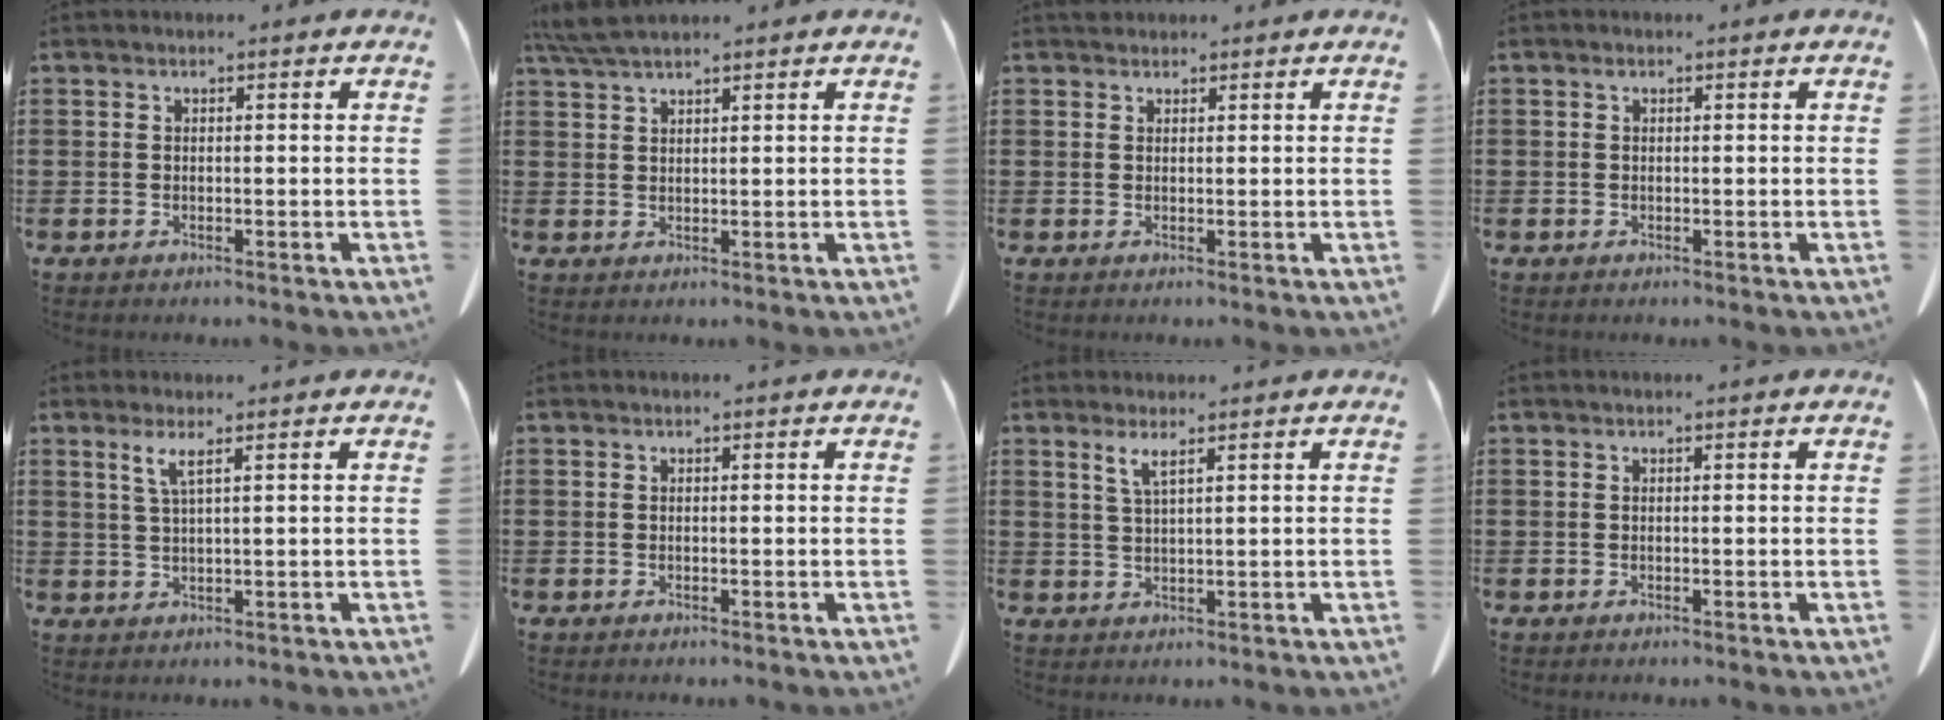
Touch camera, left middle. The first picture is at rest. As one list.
[{"total": 4.0, "force": [3.3, 0.5, 2.2], "torque": [-0.053, -0.005, 0.065]}, {"total": 1.1, "force": [1.0, 0.5, 0.1], "torque": [0.003, -0.002, 0.019]}, {"total": 0.6, "force": [0.2, 0.6, 0.3], "torque": [-0.008, 0.003, 0.004]}, {"total": 2.7, "force": [1.4, -0.2, 2.2], "torque": [-0.050, -0.005, 0.025]}, {"total": 0.0}, {"total": 2.7, "force": [1.7, 0.1, 2.1], "torque": [-0.046, -0.002, 0.030]}, {"total": 0.0}]